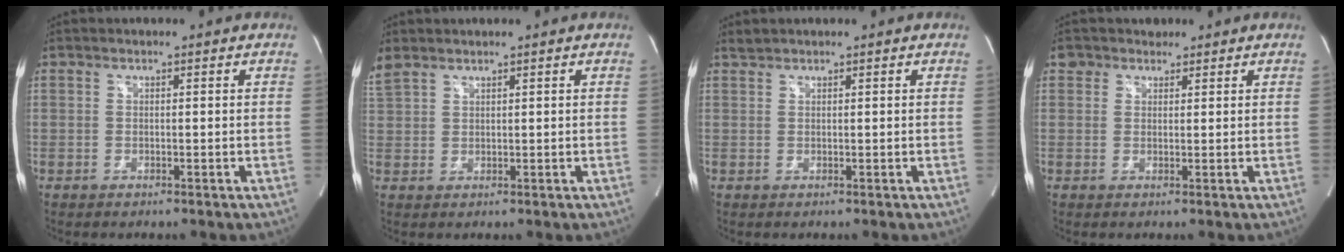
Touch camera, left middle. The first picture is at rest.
{"total": 3.4, "force": [2.9, 1.2, 1.3], "torque": [-0.052, 0.023, 0.071]}
{"total": 0.8, "force": [0.8, -0.1, -0.1], "torque": [-0.007, 0.006, 0.020]}
{"total": 2.2, "force": [1.5, 1.6, -0.2], "torque": [0.008, 0.010, 0.019]}